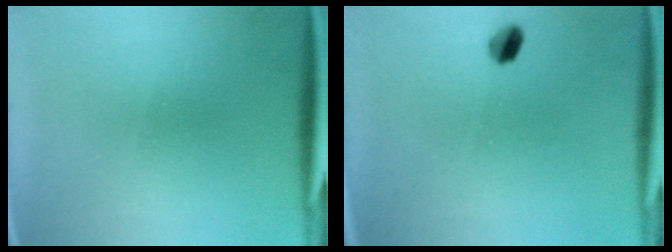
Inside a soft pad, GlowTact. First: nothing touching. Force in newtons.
{"total": 2.7}